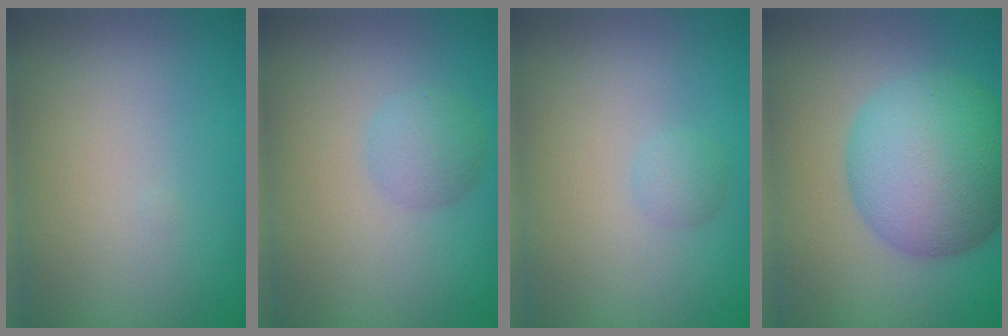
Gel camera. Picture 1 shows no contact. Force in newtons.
{"total": 2.1, "press": 2.1, "slide": 0.0}
{"total": 1.1, "press": 1.1, "slide": 0.0}
{"total": 10.6, "press": 10.6, "slide": 0.1}